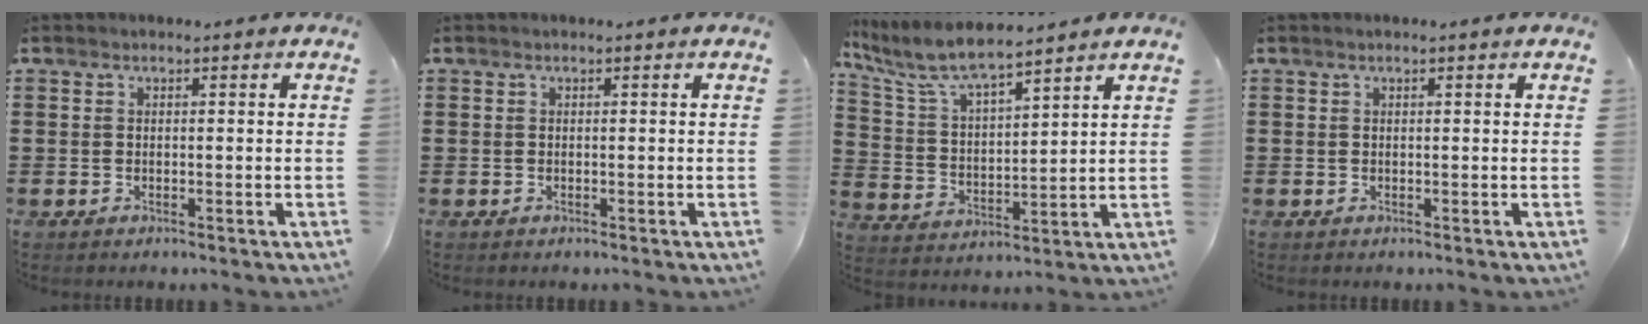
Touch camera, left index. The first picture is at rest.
{"total": 0.0}
{"total": 7.6, "force": [6.6, 1.3, 3.6], "torque": [-0.097, -0.030, 0.113]}
{"total": 0.5, "force": [0.3, 0.0, 0.5], "torque": [-0.008, -0.002, 0.005]}